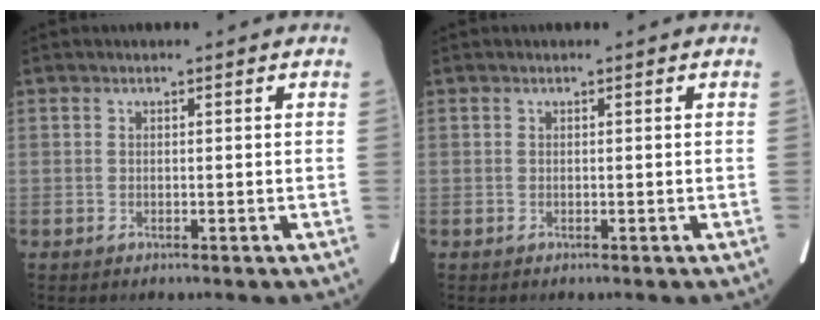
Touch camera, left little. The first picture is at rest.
{"total": 0.0}